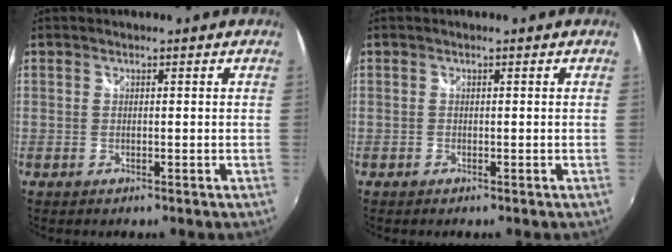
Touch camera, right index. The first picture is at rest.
{"total": 0.5, "force": [-0.4, 0.3, 0.0], "torque": [-0.001, -0.003, -0.011]}